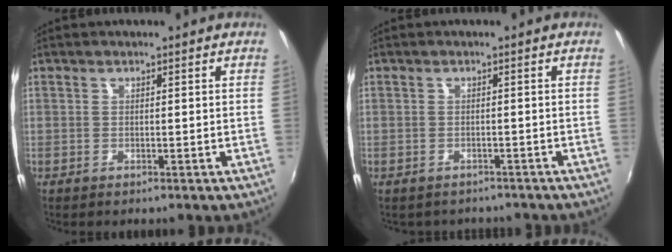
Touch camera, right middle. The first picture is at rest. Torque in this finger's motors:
{"motor_torque": [0.02, -0.07, 0.00, 0.00]}